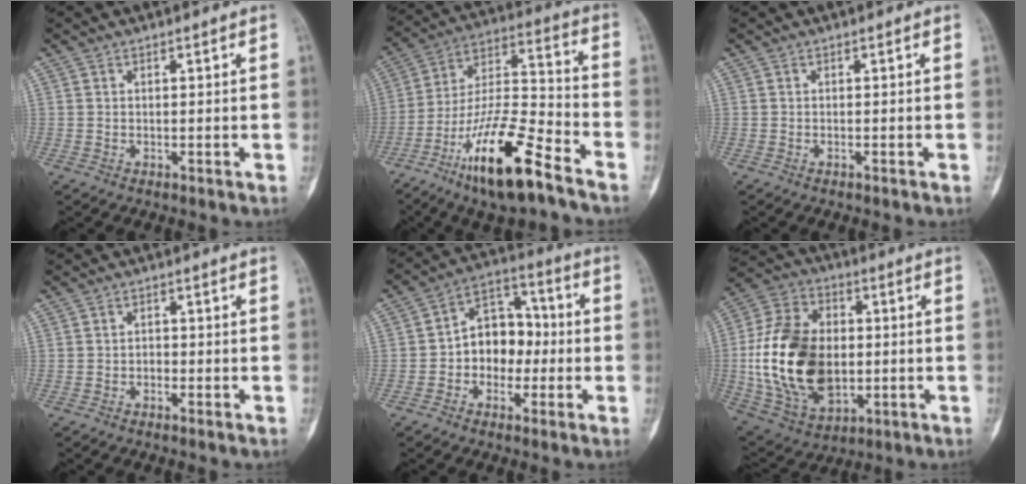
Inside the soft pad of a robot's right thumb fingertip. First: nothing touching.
{"total": 19.1, "force": [-11.8, 4.8, 14.2], "torque": [-0.273, 0.070, -0.212]}
{"total": 0.0}
{"total": 1.2, "force": [-0.5, 0.9, 0.5], "torque": [-0.001, 0.006, -0.011]}
{"total": 11.3, "force": [-1.4, 8.6, 7.3], "torque": [-0.070, 0.045, -0.034]}
{"total": 23.2, "force": [-1.1, 15.6, 17.1], "torque": [-0.311, 0.004, -0.005]}